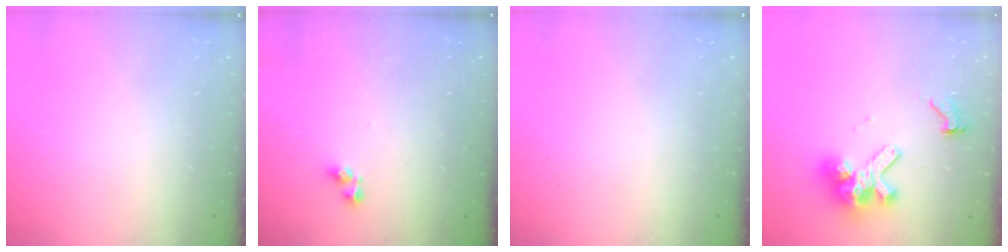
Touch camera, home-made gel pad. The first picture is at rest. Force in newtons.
{"total": 4.2, "press": 4.1, "slide": 0.2}
{"total": 0.0}
{"total": 11.4, "press": 11.4, "slide": 1.4}